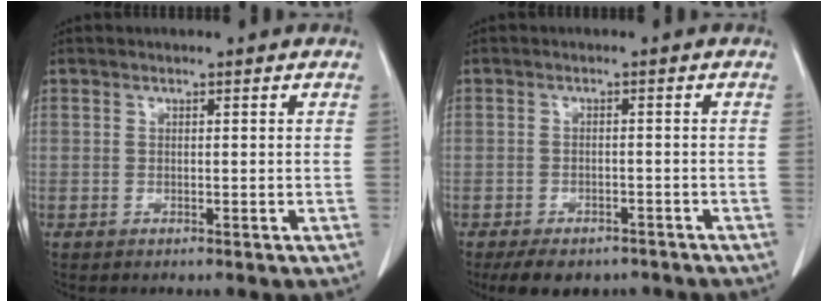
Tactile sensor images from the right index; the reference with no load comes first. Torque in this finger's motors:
{"motor_torque": [-0.38, -0.51, -0.12, -0.05]}